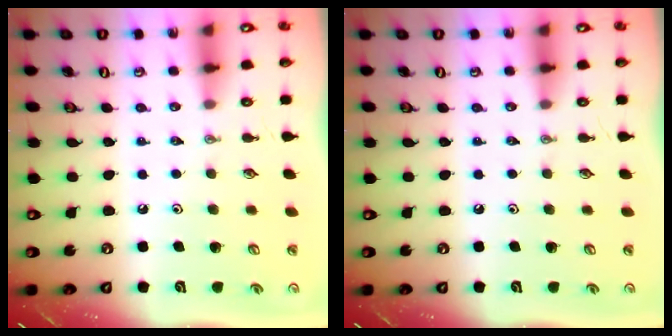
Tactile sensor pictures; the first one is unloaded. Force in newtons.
{"total": 0.0}